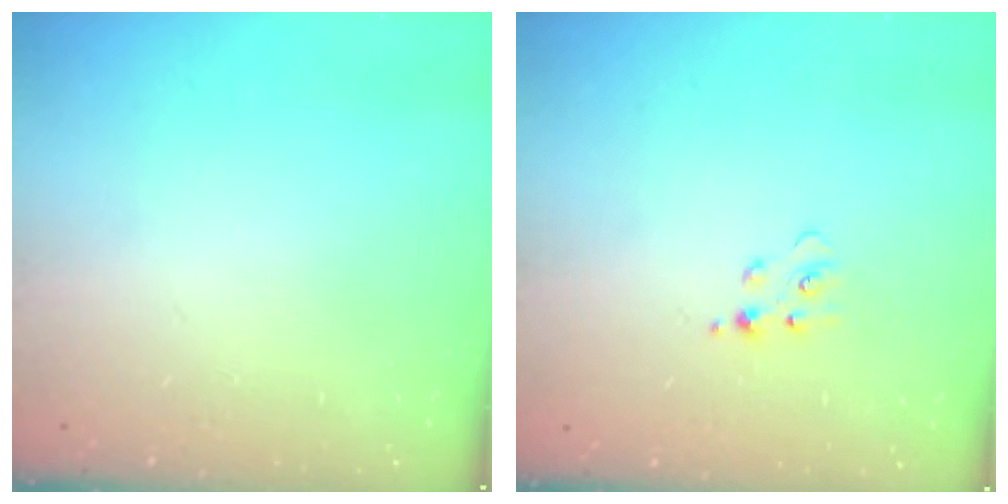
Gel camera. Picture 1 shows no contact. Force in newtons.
{"total": 5.3, "press": 5.3, "slide": 0.5}